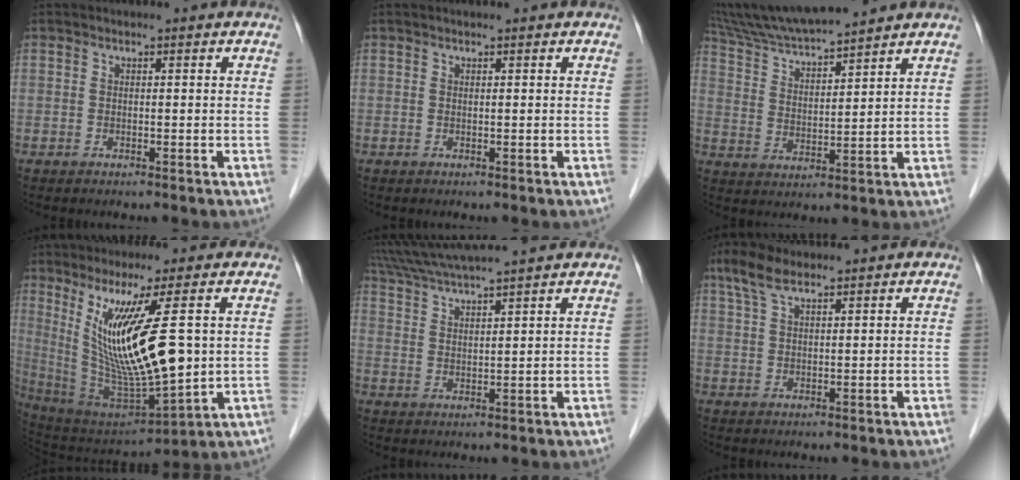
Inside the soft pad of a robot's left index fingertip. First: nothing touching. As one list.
[{"total": 0.0}, {"total": 11.9, "force": [10.9, -0.4, 4.7], "torque": [-0.091, 0.018, 0.201]}, {"total": 15.5, "force": [3.0, 1.4, 15.1], "torque": [-0.289, -0.027, 0.070]}, {"total": 11.6, "force": [10.3, -1.0, 5.3], "torque": [-0.100, 0.029, 0.168]}, {"total": 4.6, "force": [3.4, 1.2, 2.8], "torque": [-0.071, 0.022, 0.071]}]